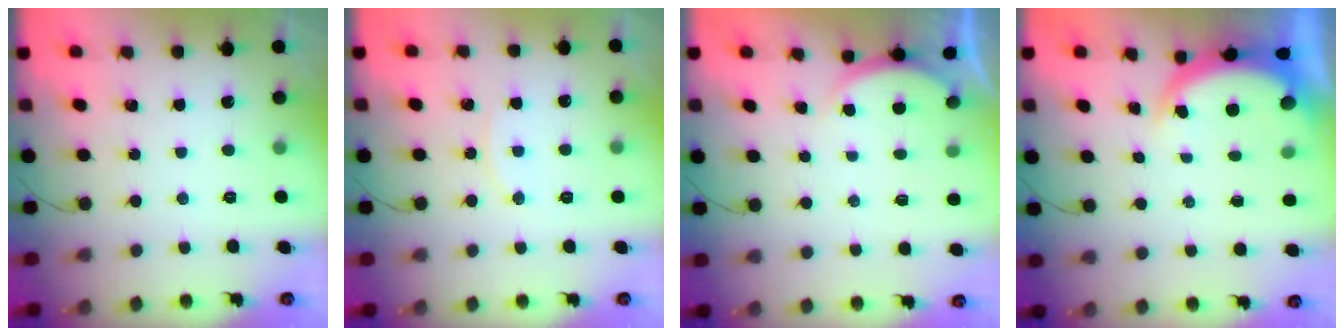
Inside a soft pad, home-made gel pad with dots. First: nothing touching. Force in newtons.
{"total": 6.4, "press": 6.4, "slide": 0.3}
{"total": 2.4, "press": 2.4, "slide": 0.6}
{"total": 4.0, "press": 4.0, "slide": 0.6}